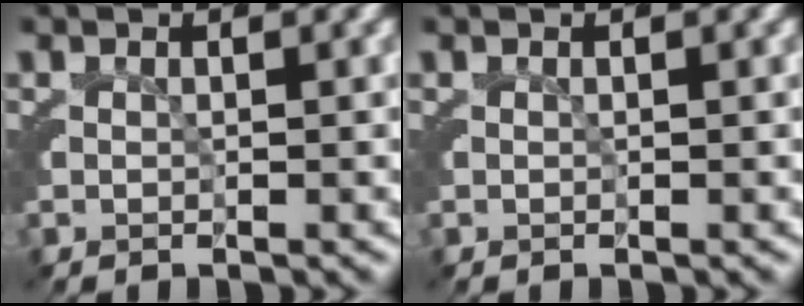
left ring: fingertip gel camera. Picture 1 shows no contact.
{"total": 0.0}